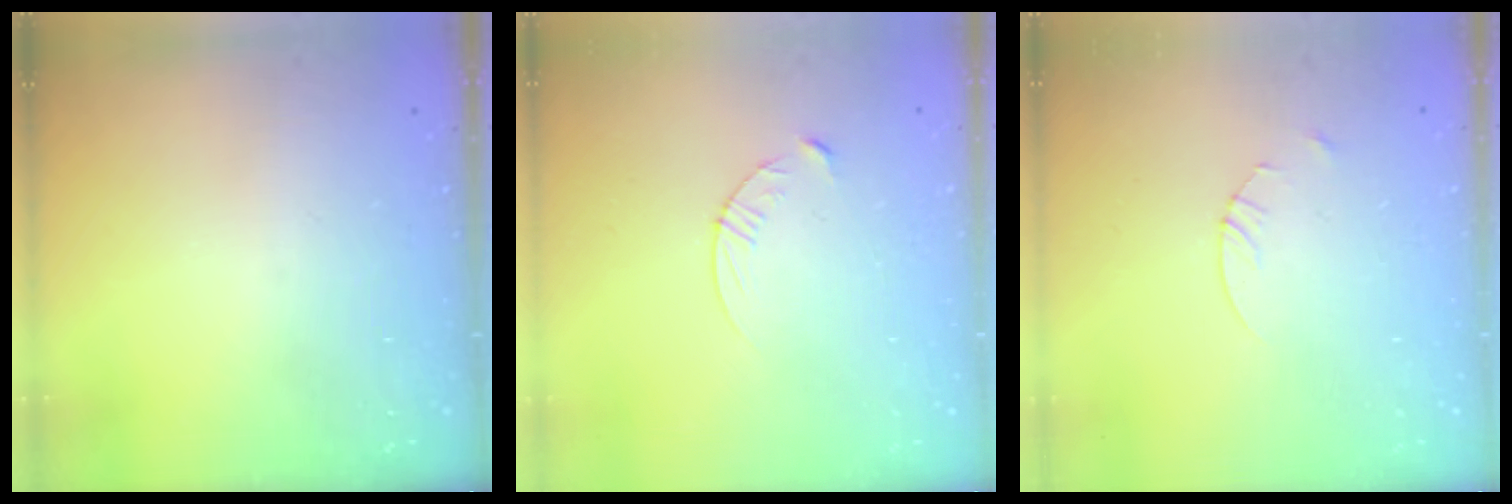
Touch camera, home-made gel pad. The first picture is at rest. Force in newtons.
{"total": 4.6, "press": 4.6, "slide": 0.5}
{"total": 1.4, "press": 1.4, "slide": 0.2}